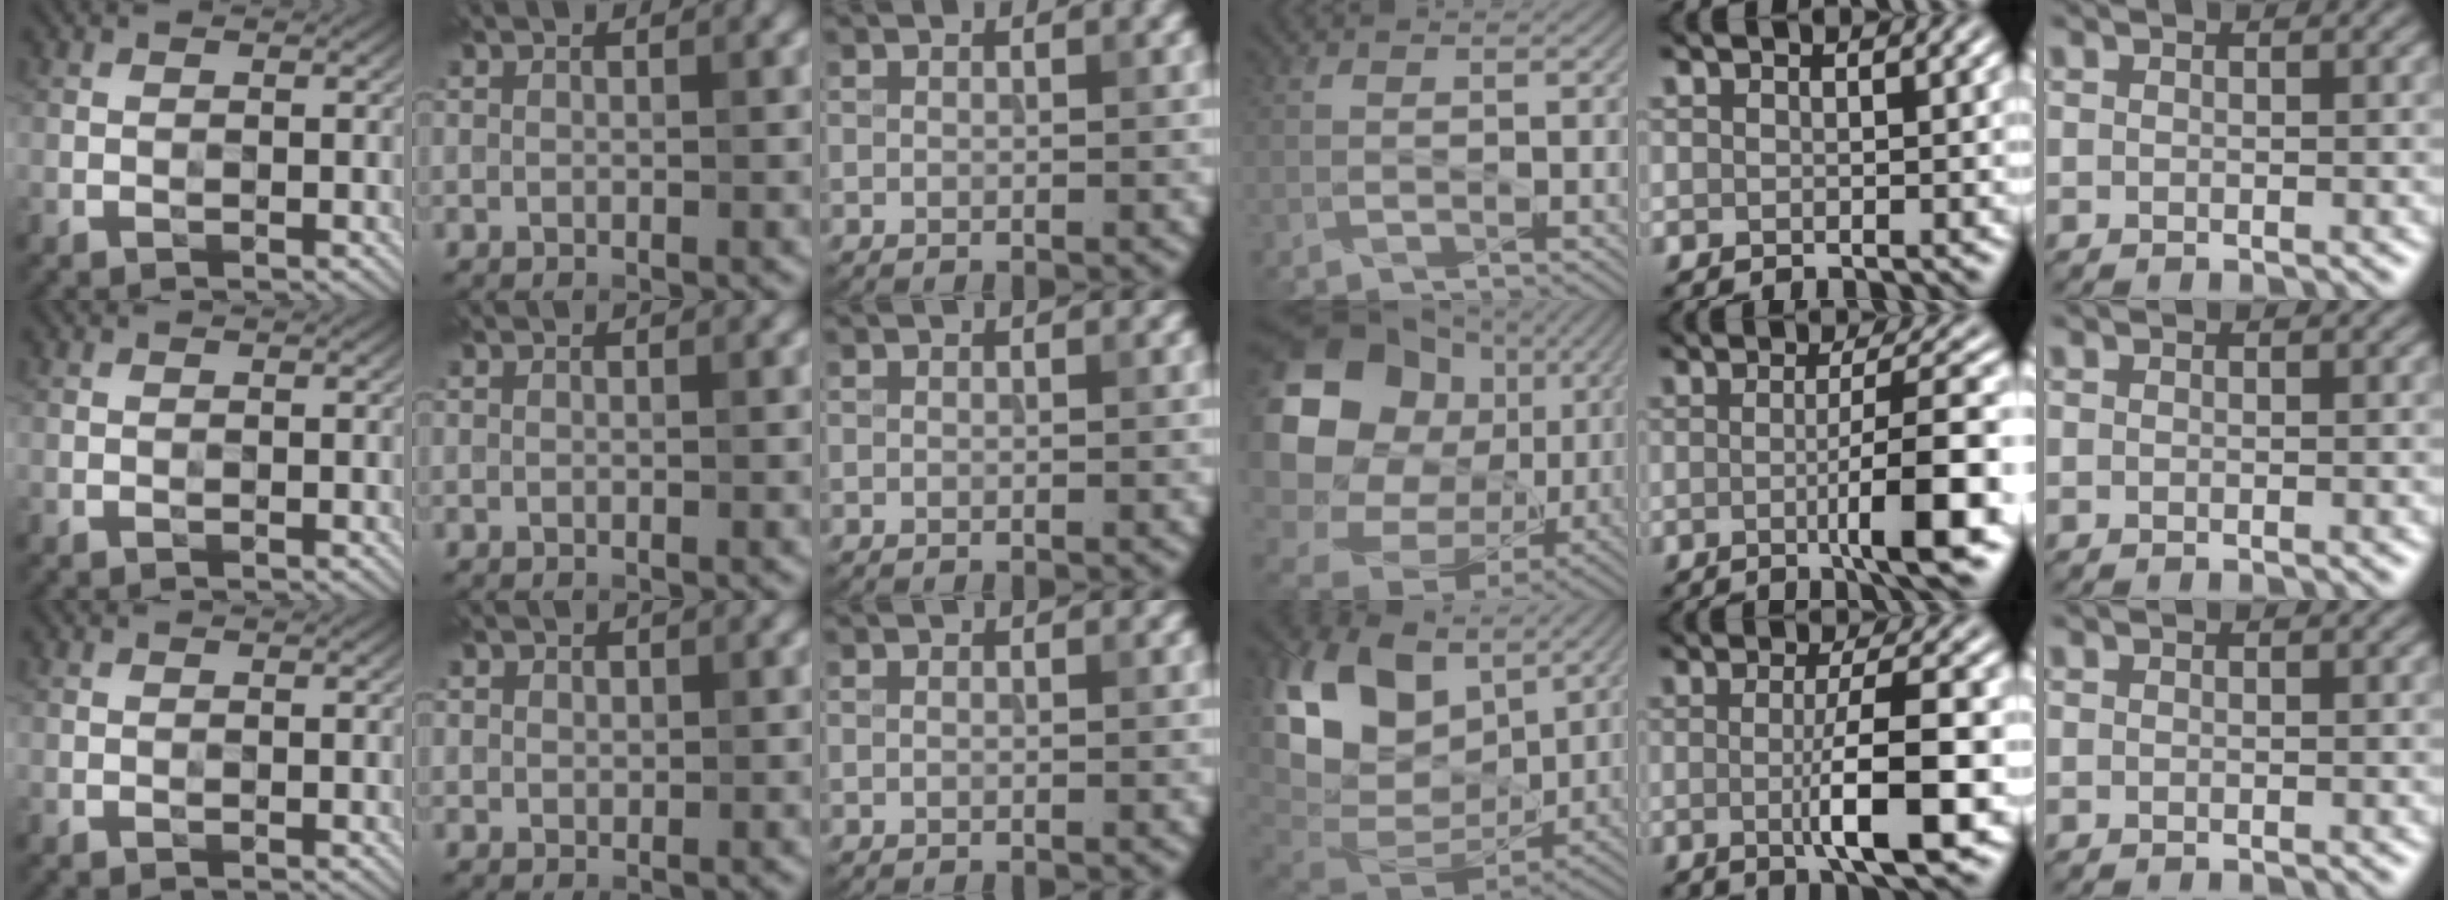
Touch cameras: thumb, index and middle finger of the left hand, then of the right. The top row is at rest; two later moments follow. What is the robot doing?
{"motion": "wipe", "object": "compact mirror"}